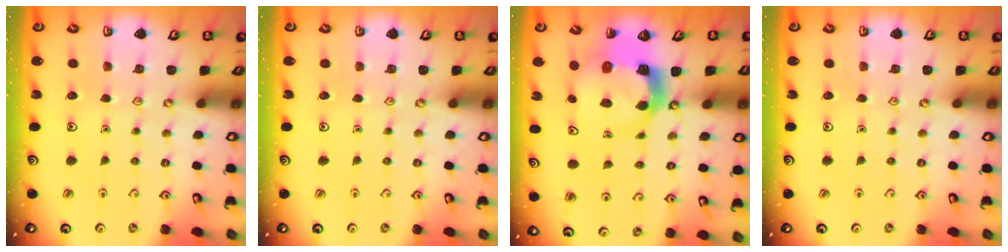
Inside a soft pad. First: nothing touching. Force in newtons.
{"total": 0.0}
{"total": 7.3, "press": 7.3, "slide": 0.9}
{"total": 0.0}